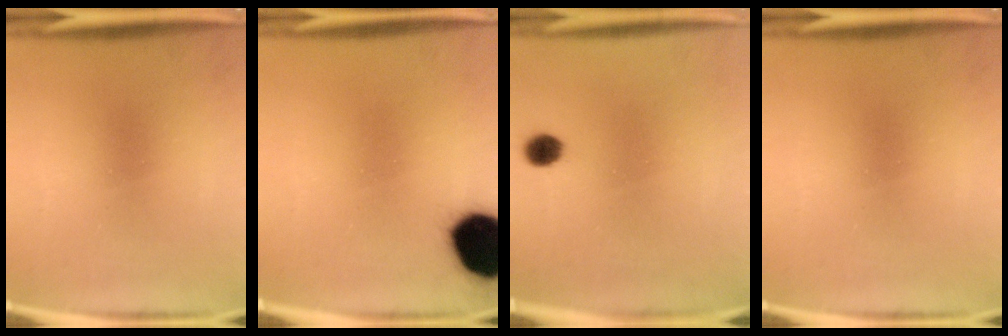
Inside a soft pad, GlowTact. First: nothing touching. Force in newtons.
{"total": 18.0}
{"total": 3.1}
{"total": 0.0}